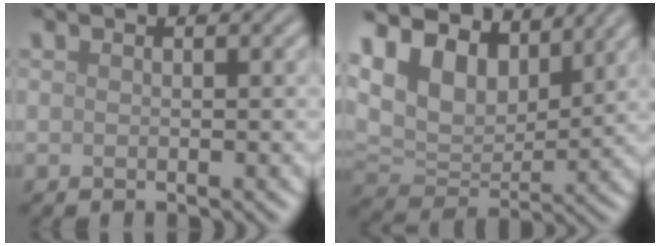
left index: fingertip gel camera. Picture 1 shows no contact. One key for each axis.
{"total": 9.4, "fx": 5.7, "fy": 5.3, "fz": 5.2, "tx": -0.116, "ty": 0.015, "tz": 0.096}